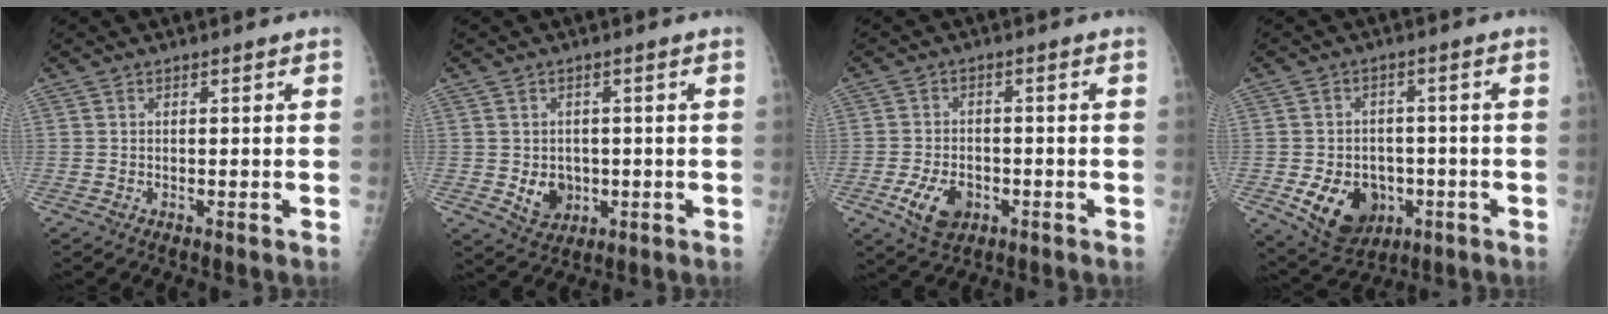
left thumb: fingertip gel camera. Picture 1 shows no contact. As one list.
[{"total": 5.6, "force": [-0.8, 4.7, 3.0], "torque": [-0.023, 0.000, 0.000]}, {"total": 7.0, "force": [-2.9, 4.5, 4.5], "torque": [-0.075, 0.009, -0.045]}, {"total": 11.6, "force": [-3.7, 8.8, 6.6], "torque": [-0.081, 0.012, -0.043]}]